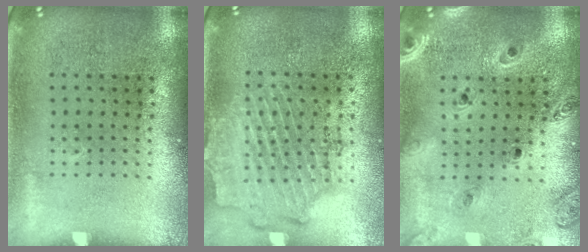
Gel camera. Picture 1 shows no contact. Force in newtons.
{"total": 1.9, "press": 1.7, "slide": 0.8}
{"total": 1.3, "press": 1.3, "slide": 0.1}